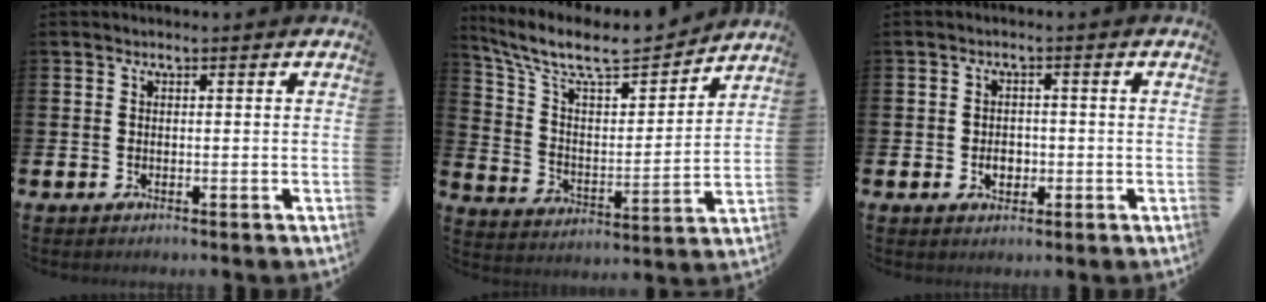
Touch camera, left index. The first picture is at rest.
{"total": 9.6, "force": [8.4, 2.8, 3.9], "torque": [-0.117, -0.053, 0.144]}
{"total": 2.5, "force": [-0.6, 1.9, 1.5], "torque": [-0.015, -0.002, -0.018]}